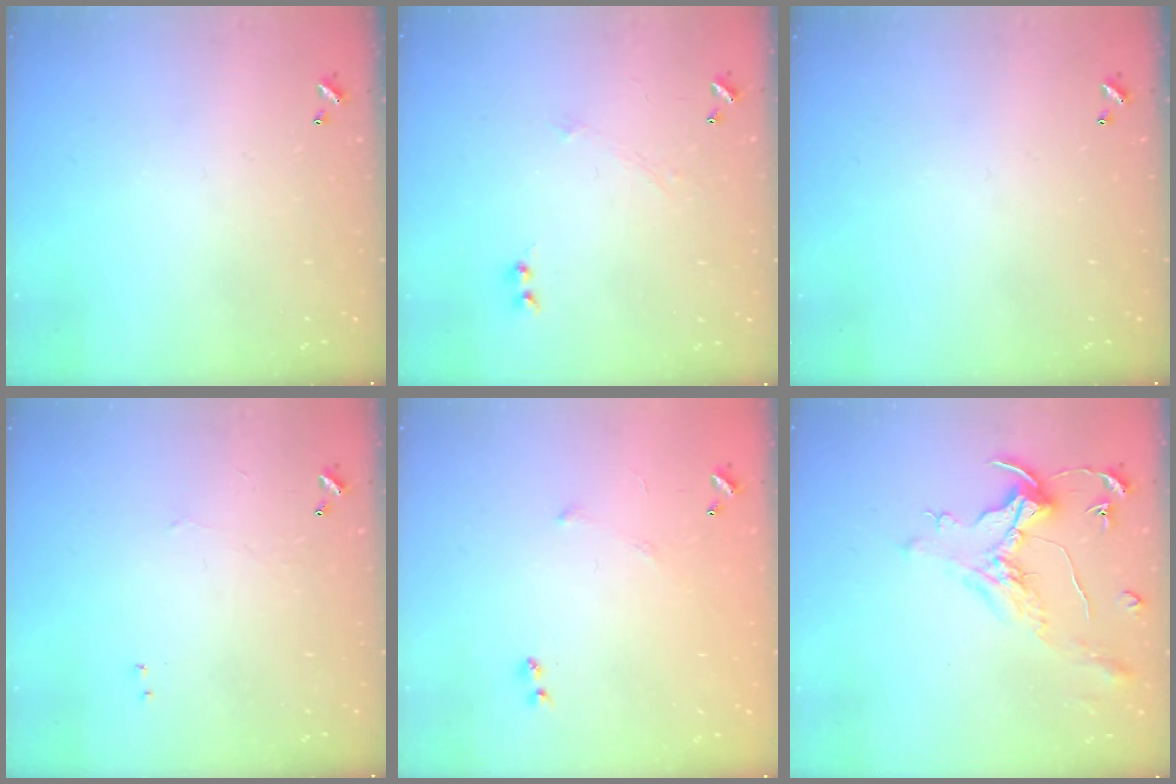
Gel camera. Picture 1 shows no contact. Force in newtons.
{"total": 1.1, "press": 0.9, "slide": 0.5}
{"total": 0.0}
{"total": 0.7, "press": 0.4, "slide": 0.5}
{"total": 5.2, "press": 5.1, "slide": 0.8}
{"total": 1.5, "press": 1.3, "slide": 0.7}